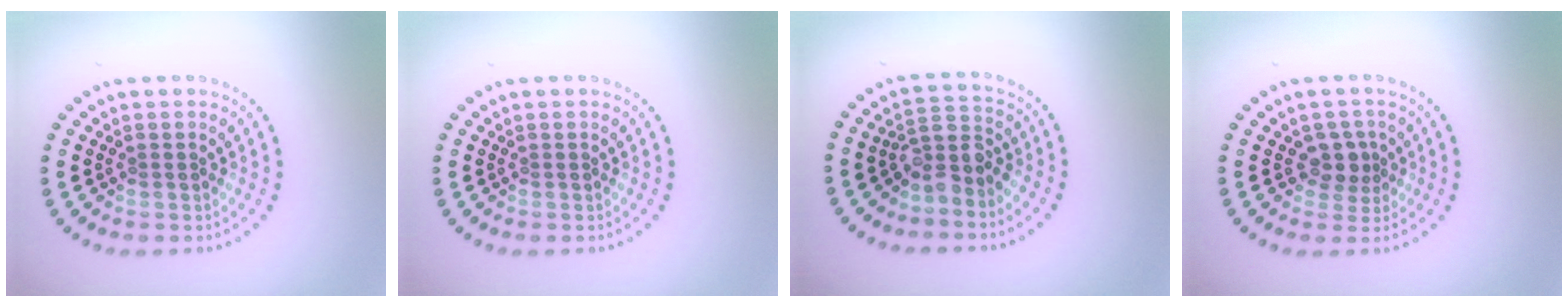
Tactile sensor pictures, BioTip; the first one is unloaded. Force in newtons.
{"total": 0.0}
{"total": 3.1, "press": 2.3, "slide": 2.0}
{"total": 2.2, "press": 1.8, "slide": 1.2}